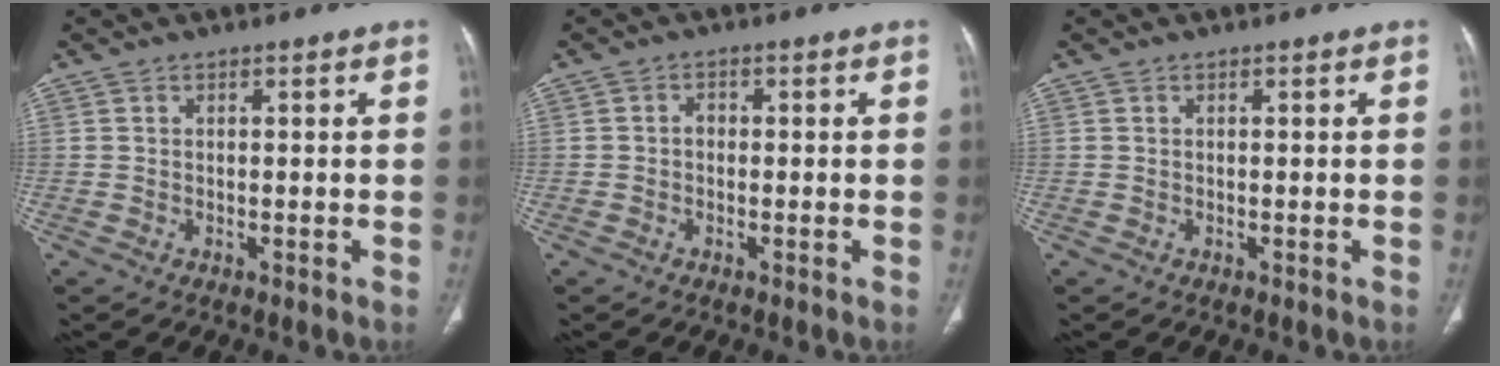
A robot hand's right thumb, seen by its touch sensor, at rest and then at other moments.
{"total": 1.4, "force": [-0.3, 1.1, 0.8], "torque": [-0.006, 0.004, -0.009]}
{"total": 0.0}